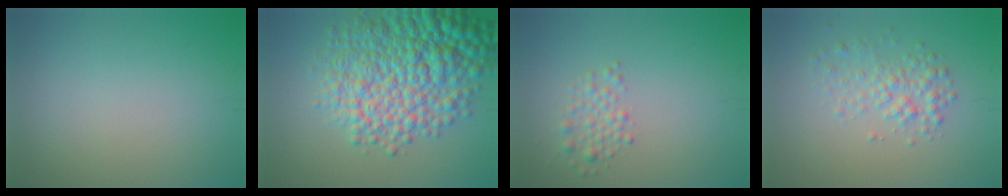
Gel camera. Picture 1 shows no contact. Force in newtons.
{"total": 10.9, "press": 10.9, "slide": 0.3}
{"total": 1.7, "press": 1.7, "slide": 0.1}
{"total": 2.5, "press": 2.5, "slide": 0.1}